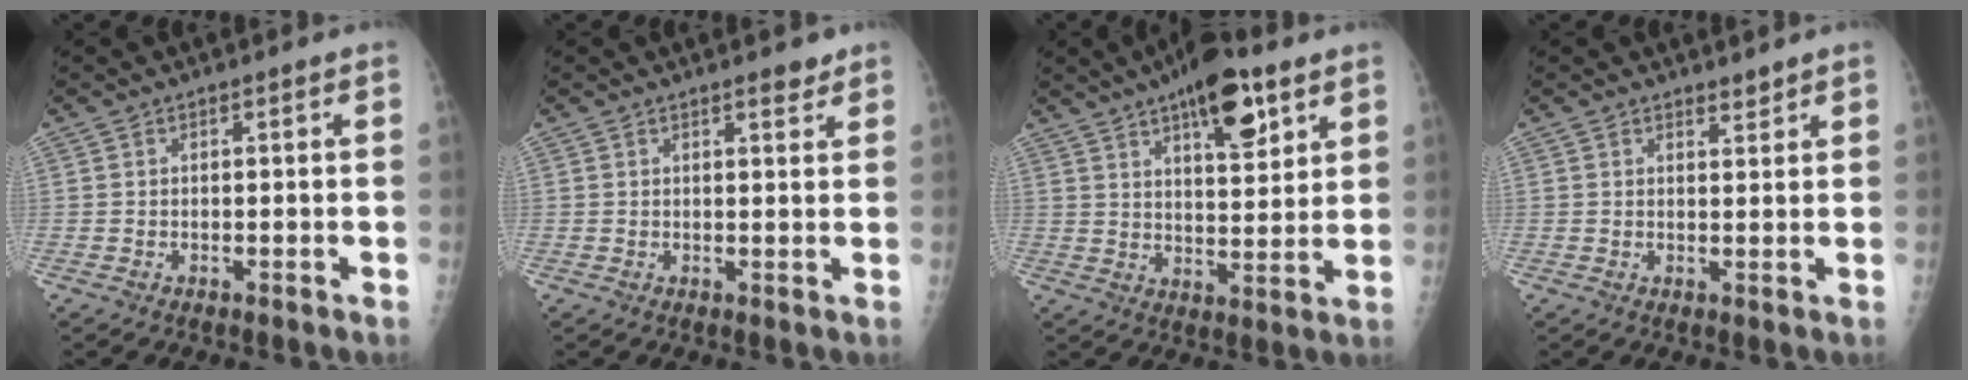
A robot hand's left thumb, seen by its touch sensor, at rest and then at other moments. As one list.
[{"total": 2.3, "force": [1.9, 0.7, 1.2], "torque": [-0.007, -0.011, 0.024]}, {"total": 13.6, "force": [7.7, 5.1, 10.0], "torque": [-0.122, -0.033, 0.117]}, {"total": 1.8, "force": [1.6, 0.6, 0.5], "torque": [0.004, -0.013, 0.024]}]